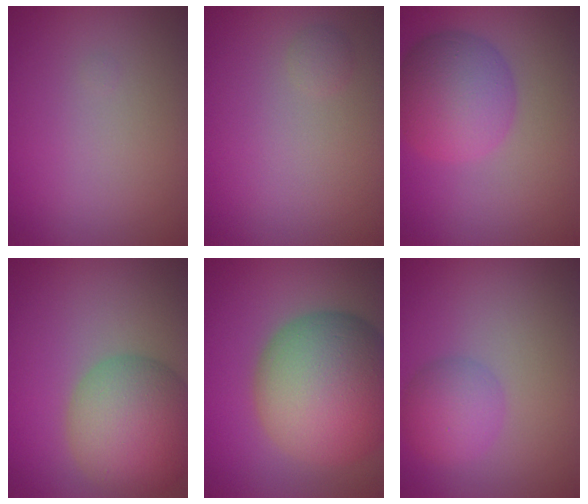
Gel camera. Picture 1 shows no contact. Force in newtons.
{"total": 0.7, "press": 0.7, "slide": 0.0}
{"total": 6.3, "press": 6.3, "slide": 0.2}
{"total": 8.7, "press": 8.6, "slide": 0.4}
{"total": 13.4, "press": 13.4, "slide": 0.9}
{"total": 3.0, "press": 3.0, "slide": 0.1}